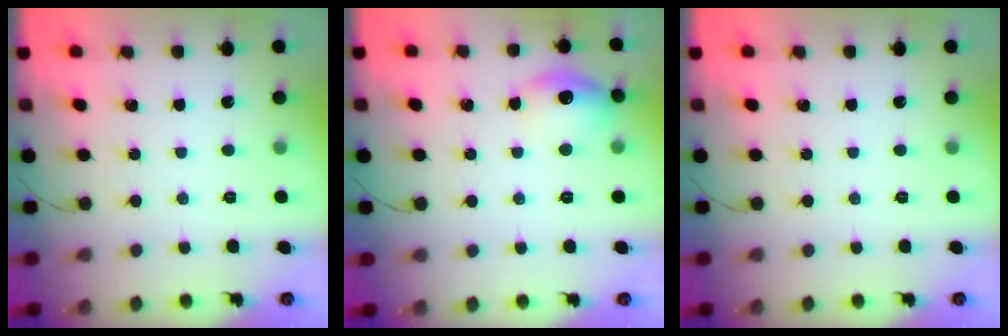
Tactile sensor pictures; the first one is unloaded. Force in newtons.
{"total": 10.2, "press": 10.2, "slide": 1.1}
{"total": 0.0}